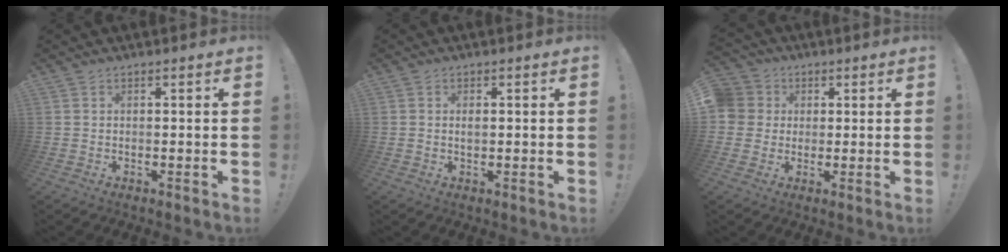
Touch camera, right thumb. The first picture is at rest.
{"total": 0.9, "force": [0.1, 0.6, 0.7], "torque": [-0.012, 0.003, 0.001]}
{"total": 6.8, "force": [0.8, 6.6, 1.6], "torque": [-0.045, 0.006, 0.019]}